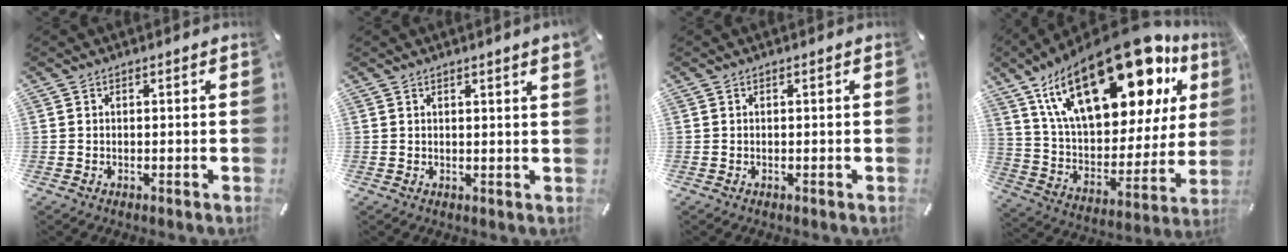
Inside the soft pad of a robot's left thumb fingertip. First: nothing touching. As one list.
[{"total": 2.1, "force": [1.1, 0.0, 1.8], "torque": [-0.033, -0.001, 0.019]}, {"total": 0.0}, {"total": 29.9, "force": [17.9, 13.3, 19.9], "torque": [-0.375, -0.110, 0.306]}]